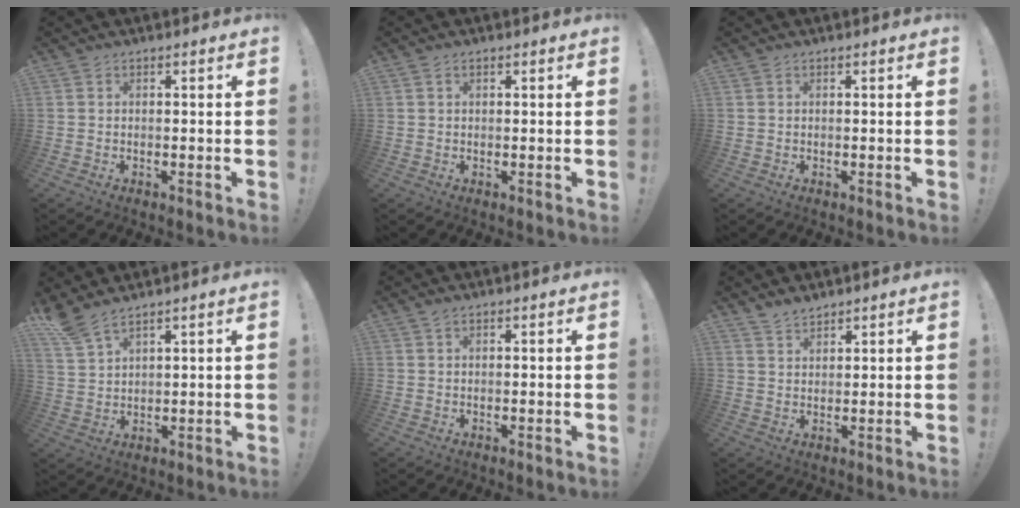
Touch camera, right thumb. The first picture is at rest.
{"total": 0.7, "force": [0.4, 0.4, 0.4], "torque": [-0.011, 0.003, 0.008]}
{"total": 0.0}
{"total": 6.0, "force": [5.1, 1.0, 3.0], "torque": [-0.064, -0.029, 0.095]}
{"total": 1.0, "force": [0.7, 0.4, 0.7], "torque": [-0.007, -0.003, 0.011]}
{"total": 3.5, "force": [3.2, 1.2, 0.7], "torque": [-0.006, -0.025, 0.060]}